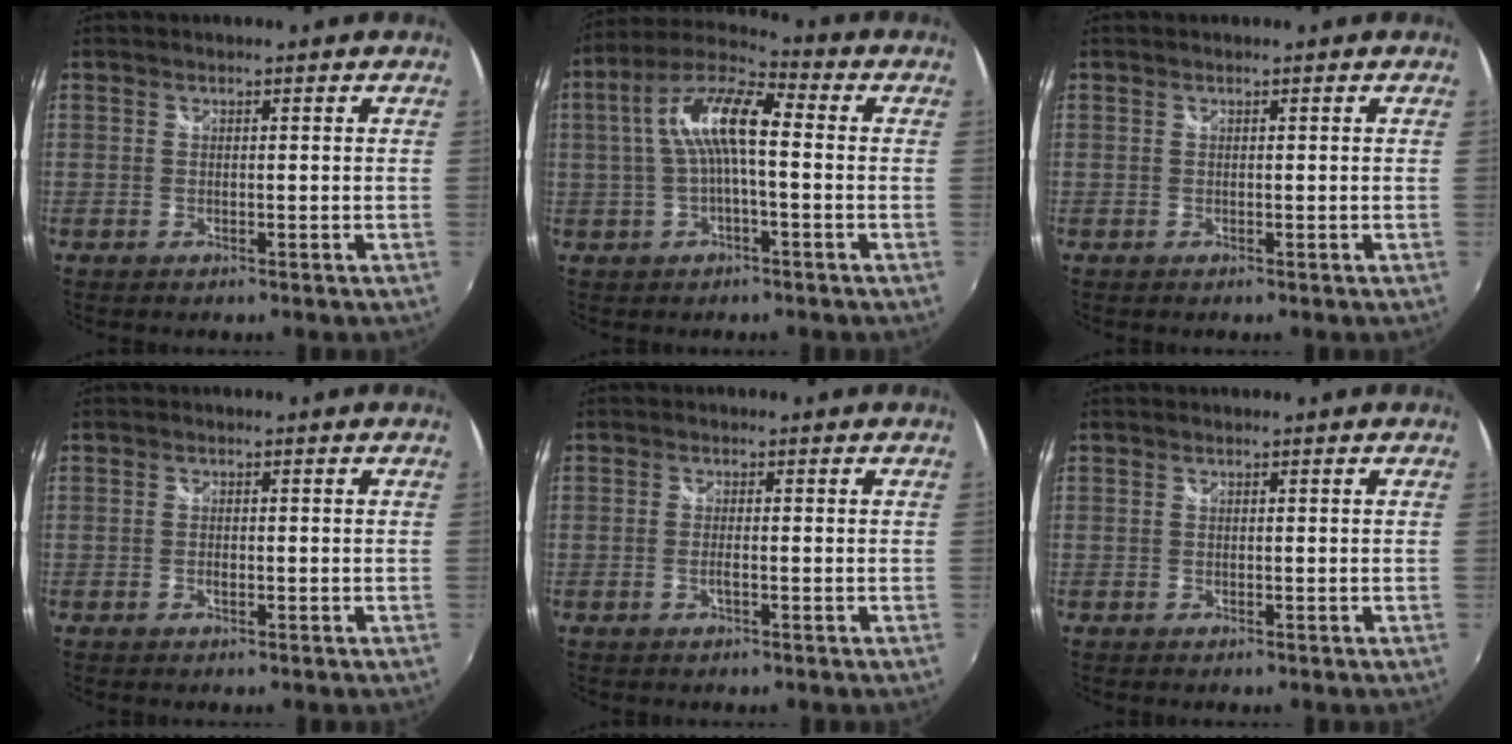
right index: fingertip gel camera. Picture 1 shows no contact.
{"total": 11.2, "force": [0.3, 3.3, 10.6], "torque": [-0.209, 0.024, 0.002]}
{"total": 0.0}
{"total": 1.0, "force": [-0.4, 0.5, 0.7], "torque": [-0.016, -0.002, -0.008]}
{"total": 1.5, "force": [-0.6, 0.2, 1.3], "torque": [-0.028, -0.002, -0.010]}
{"total": 0.0}